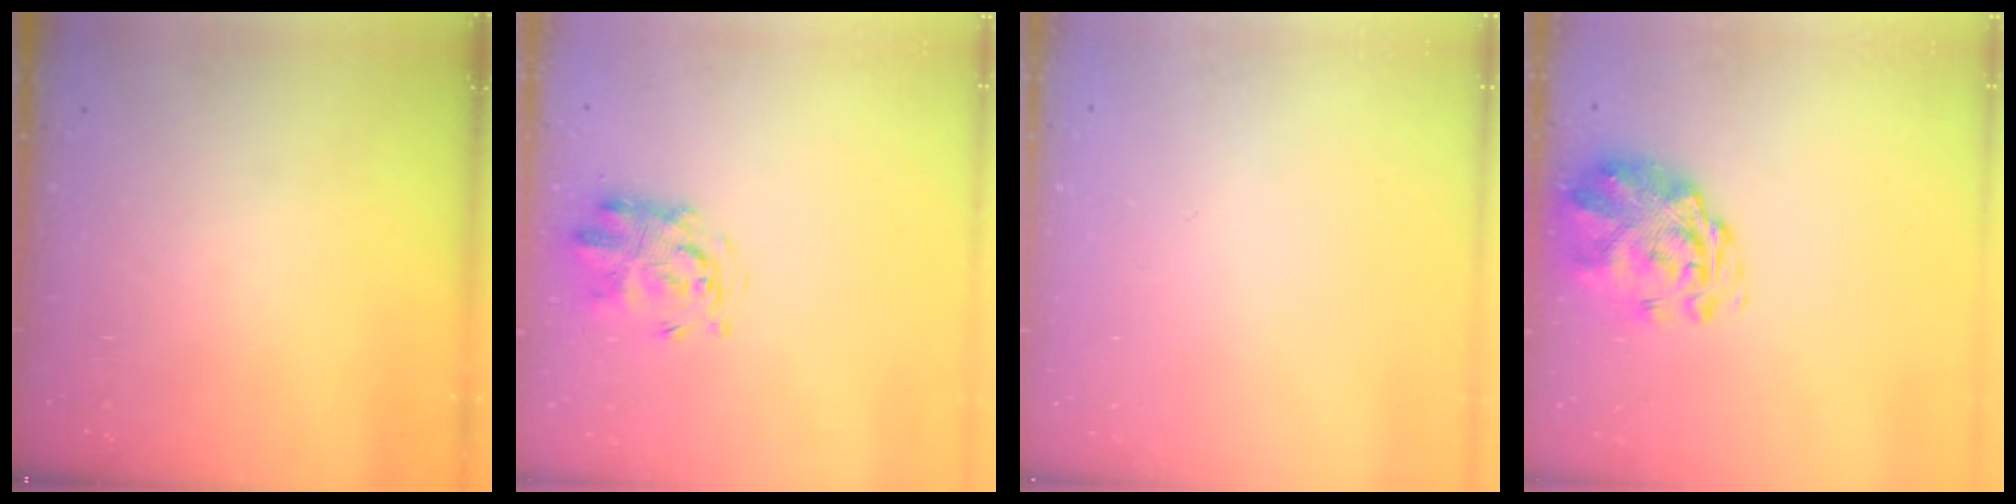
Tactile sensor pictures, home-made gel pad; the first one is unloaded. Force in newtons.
{"total": 3.6, "press": 3.4, "slide": 1.0}
{"total": 1.8, "press": 1.8, "slide": 0.2}
{"total": 2.8, "press": 2.5, "slide": 1.3}